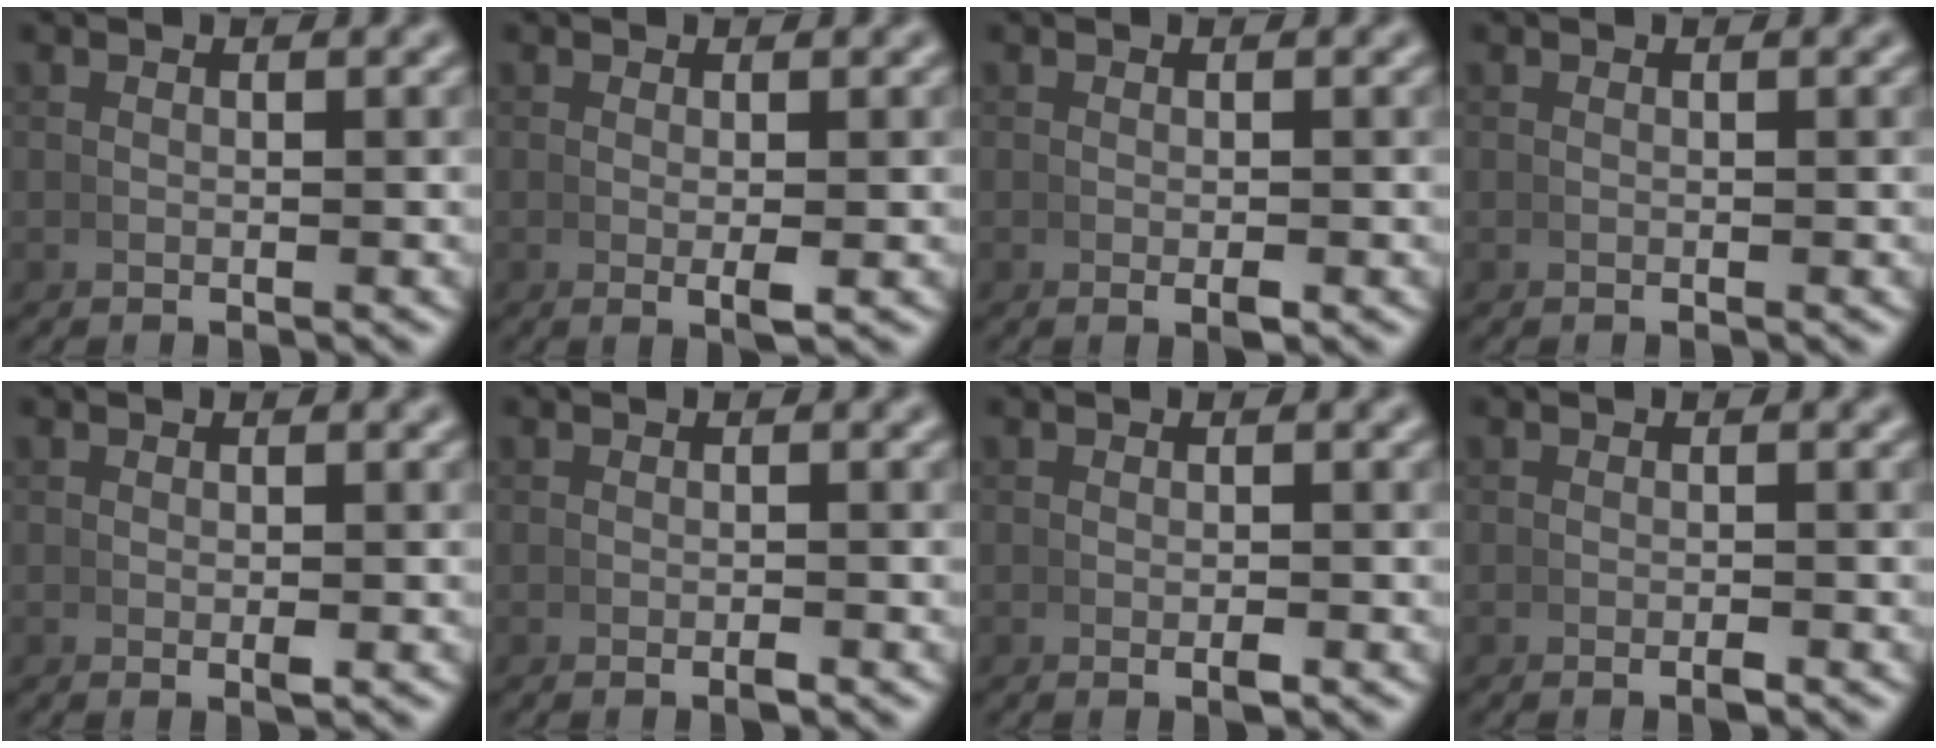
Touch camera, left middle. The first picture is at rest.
{"total": 1.4, "force": [-0.1, 0.2, 1.4], "torque": [-0.026, -0.006, 0.001]}
{"total": 0.9, "force": [-0.4, 0.2, 0.8], "torque": [-0.016, -0.004, -0.004]}
{"total": 0.0}
{"total": 0.7, "force": [-0.1, 0.2, 0.7], "torque": [-0.015, -0.004, 0.003]}
{"total": 0.7, "force": [-0.5, 0.1, 0.5], "torque": [-0.006, 0.002, -0.009]}
{"total": 0.8, "force": [-0.3, 0.2, 0.7], "torque": [-0.014, -0.002, -0.004]}
{"total": 0.7, "force": [-0.5, 0.0, 0.5], "torque": [-0.007, 0.003, -0.010]}